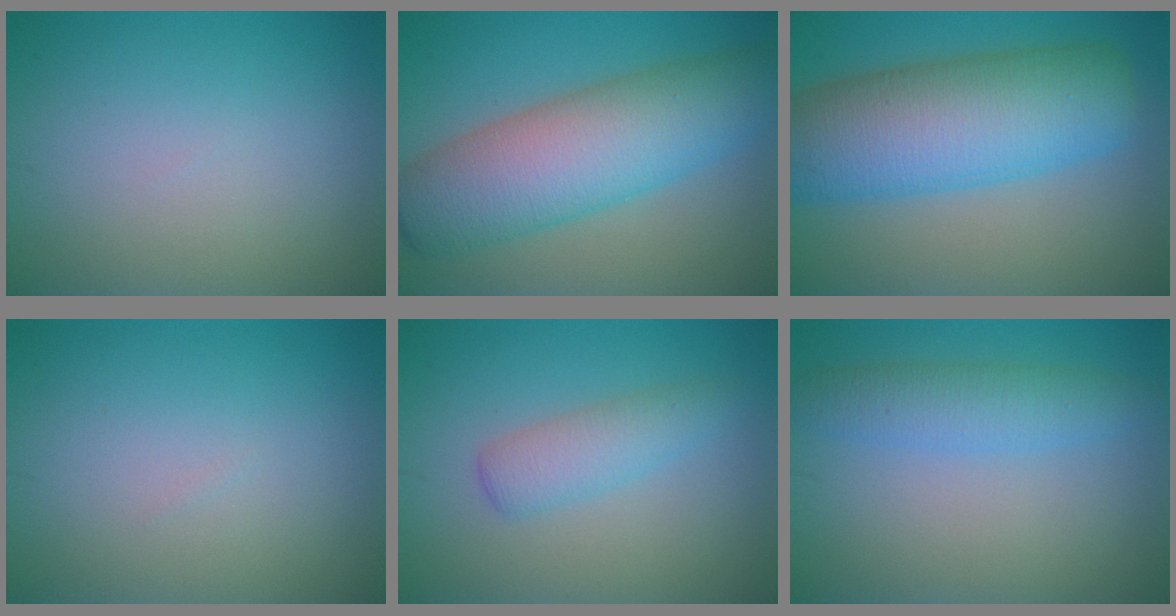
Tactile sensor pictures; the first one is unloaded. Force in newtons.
{"total": 9.8, "press": 9.8, "slide": 0.2}
{"total": 11.5, "press": 11.5, "slide": 0.3}
{"total": 0.0}
{"total": 2.8, "press": 2.8, "slide": 0.0}
{"total": 3.5, "press": 3.5, "slide": 0.2}